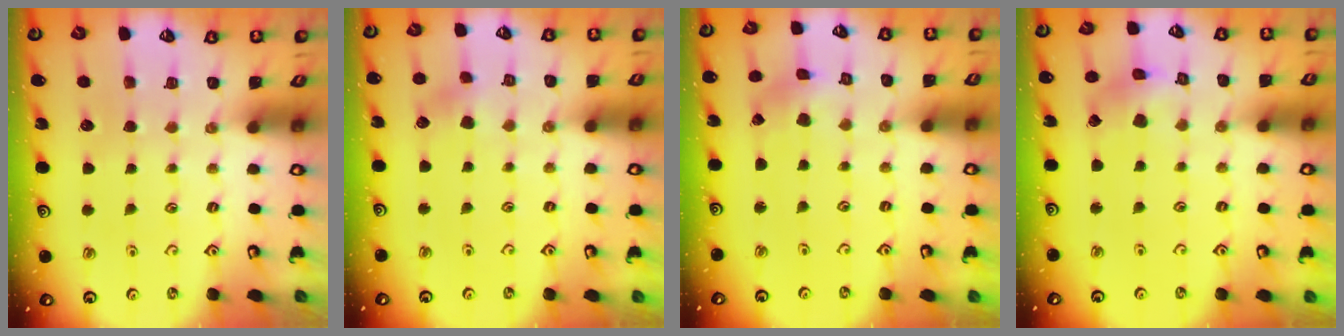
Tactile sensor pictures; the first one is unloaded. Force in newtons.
{"total": 3.8, "press": 3.7, "slide": 0.4}
{"total": 1.4, "press": 1.4, "slide": 0.4}
{"total": 3.7, "press": 3.7, "slide": 0.3}